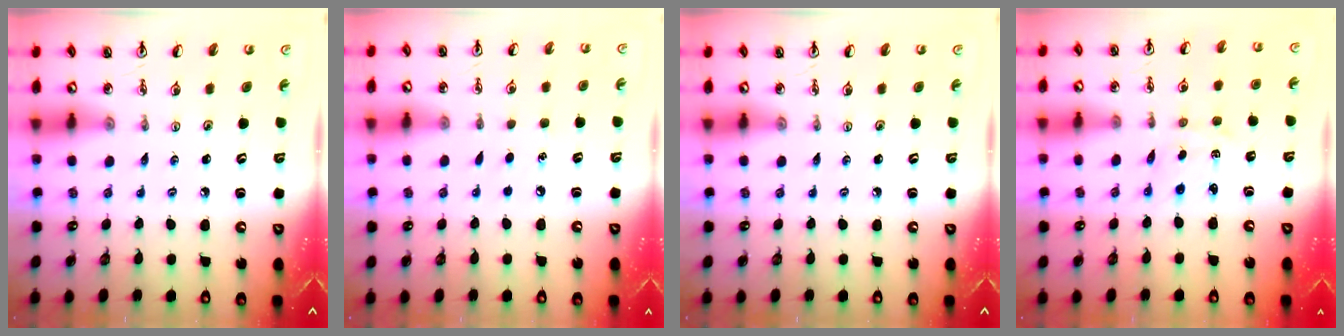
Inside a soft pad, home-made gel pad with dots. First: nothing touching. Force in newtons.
{"total": 5.2, "press": 5.1, "slide": 0.6}
{"total": 0.0}
{"total": 2.2, "press": 2.2, "slide": 0.4}